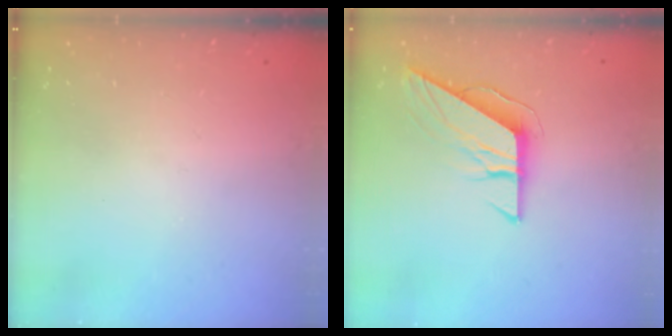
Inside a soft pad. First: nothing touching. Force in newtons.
{"total": 8.3, "press": 8.3, "slide": 0.2}